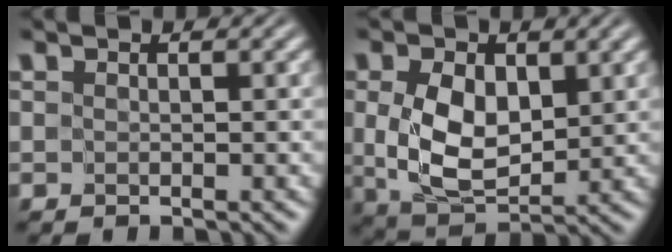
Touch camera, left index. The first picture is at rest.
{"total": 5.2, "force": [0.2, 3.3, 4.1], "torque": [-0.086, -0.006, 0.015]}